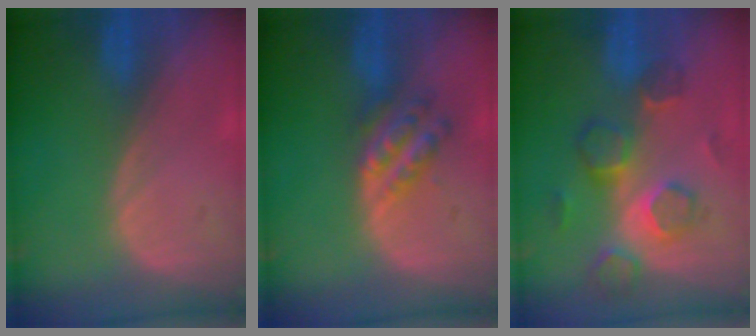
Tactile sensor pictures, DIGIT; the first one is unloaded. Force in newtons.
{"total": 5.5, "press": 5.0, "slide": 2.4}
{"total": 8.5, "press": 7.6, "slide": 3.8}